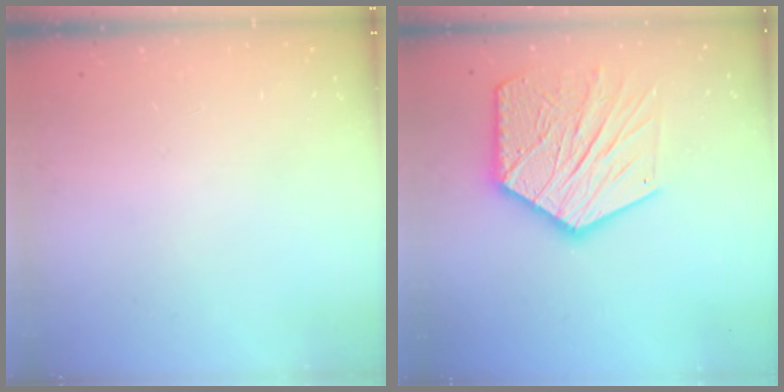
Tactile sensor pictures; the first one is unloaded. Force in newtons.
{"total": 21.6, "press": 21.6, "slide": 1.6}